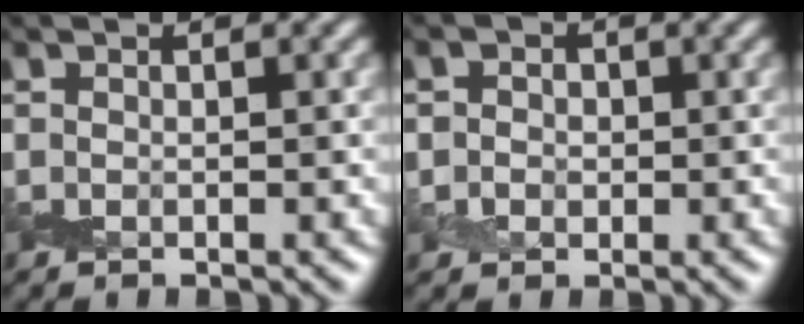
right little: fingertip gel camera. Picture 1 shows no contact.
{"total": 2.0, "force": [0.1, 1.8, 0.8], "torque": [0.004, 0.005, -0.006]}